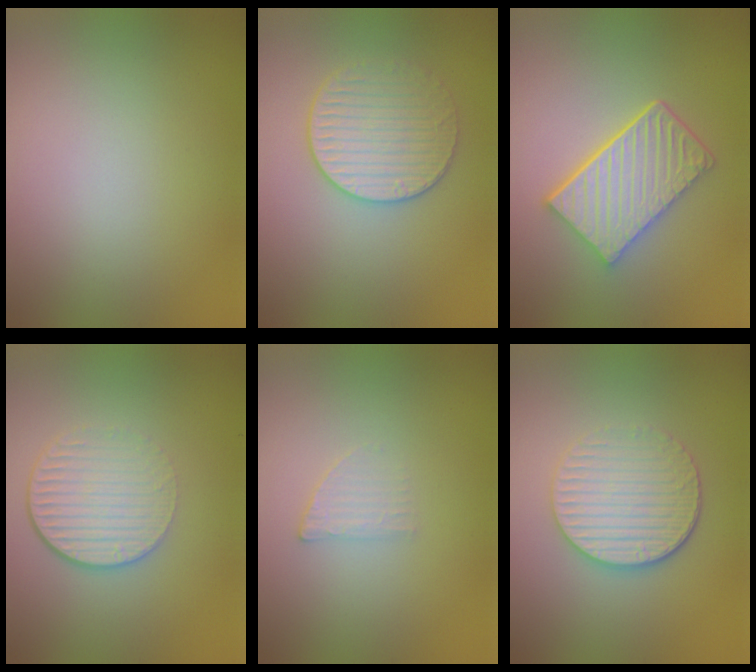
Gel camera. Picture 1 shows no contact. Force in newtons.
{"total": 3.2, "press": 3.2, "slide": 0.3}
{"total": 5.6, "press": 4.2, "slide": 3.7}
{"total": 4.6, "press": 2.9, "slide": 3.6}
{"total": 1.2, "press": 1.2, "slide": 0.3}
{"total": 4.3, "press": 3.5, "slide": 2.5}